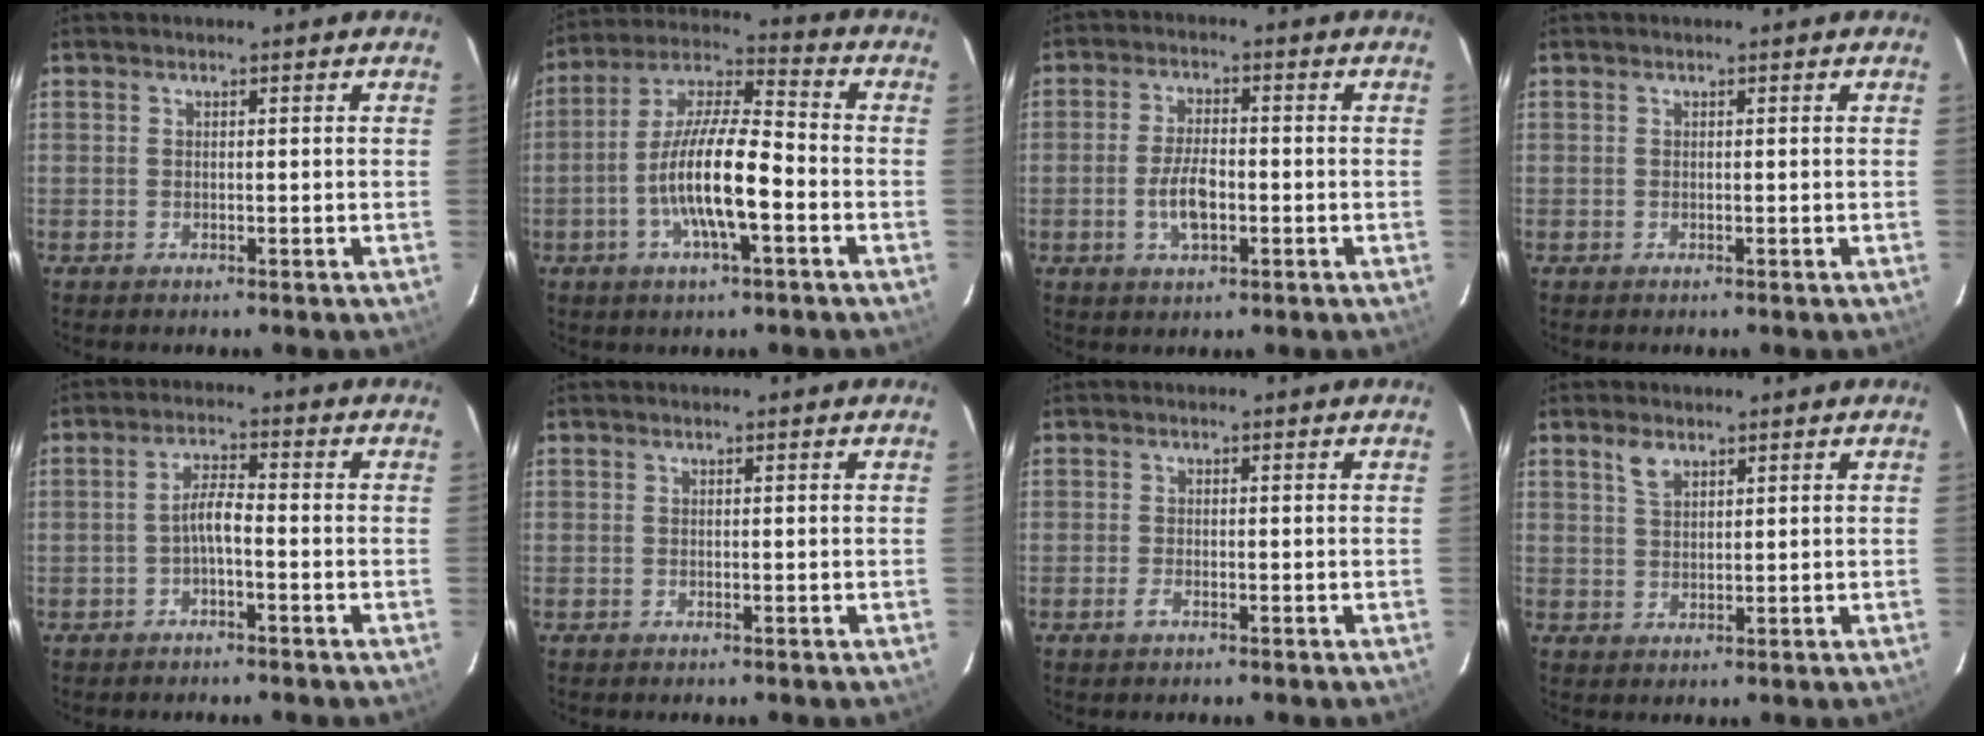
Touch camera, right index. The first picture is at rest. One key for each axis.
{"total": 13.6, "fx": -4.3, "fy": 3.1, "fz": 12.6, "tx": -0.248, "ty": -0.001, "tz": -0.085}
{"total": 6.3, "fx": -1.7, "fy": 2.8, "fz": 5.4, "tx": -0.110, "ty": 0.001, "tz": -0.030}
{"total": 0.0}
{"total": 3.3, "fx": -1.5, "fy": 0.5, "fz": 2.9, "tx": -0.059, "ty": 0.010, "tz": -0.030}
{"total": 0.0}
{"total": 1.3, "fx": -0.8, "fy": 0.4, "fz": 0.9, "tx": -0.020, "ty": 0.000, "tz": -0.014}
{"total": 3.0, "fx": 2.0, "fy": 1.5, "fz": 1.7, "tx": -0.033, "ty": 0.004, "tz": 0.040}